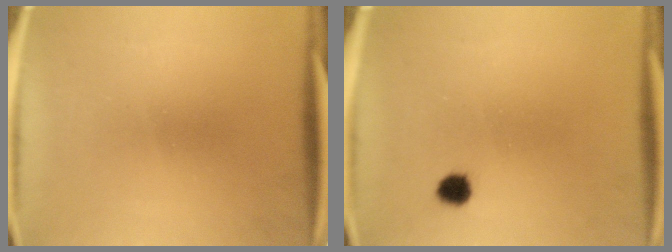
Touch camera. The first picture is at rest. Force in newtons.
{"total": 2.5}